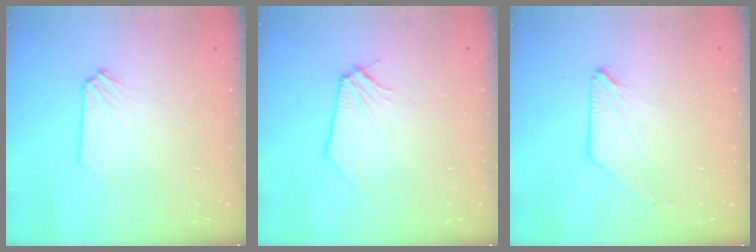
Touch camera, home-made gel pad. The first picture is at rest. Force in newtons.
{"total": 0.0}
{"total": 0.7, "press": 0.7, "slide": 0.1}